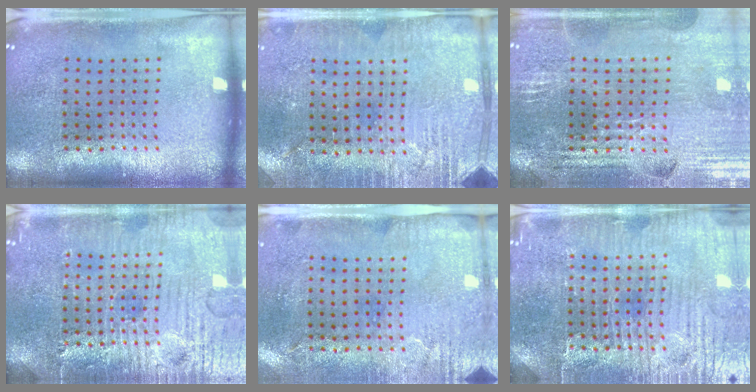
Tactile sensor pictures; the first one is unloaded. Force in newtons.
{"total": 2.9, "press": 2.8, "slide": 0.6}
{"total": 3.0, "press": 3.0, "slide": 0.4}
{"total": 6.4, "press": 6.4, "slide": 0.7}
{"total": 3.0, "press": 2.4, "slide": 1.8}
{"total": 4.8, "press": 4.6, "slide": 1.3}